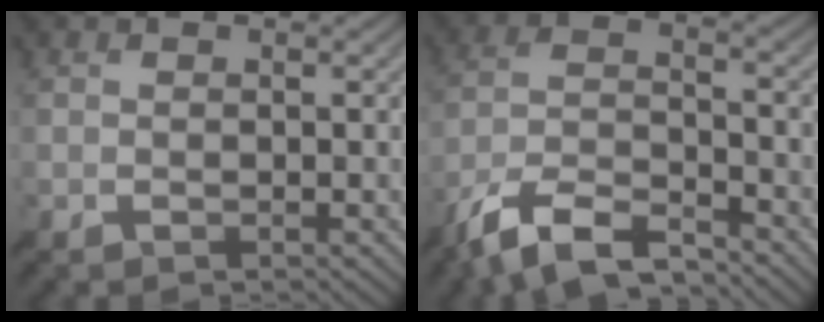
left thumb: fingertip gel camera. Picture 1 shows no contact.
{"total": 9.4, "force": [-7.6, 2.4, 5.0], "torque": [-0.103, -0.004, -0.156]}